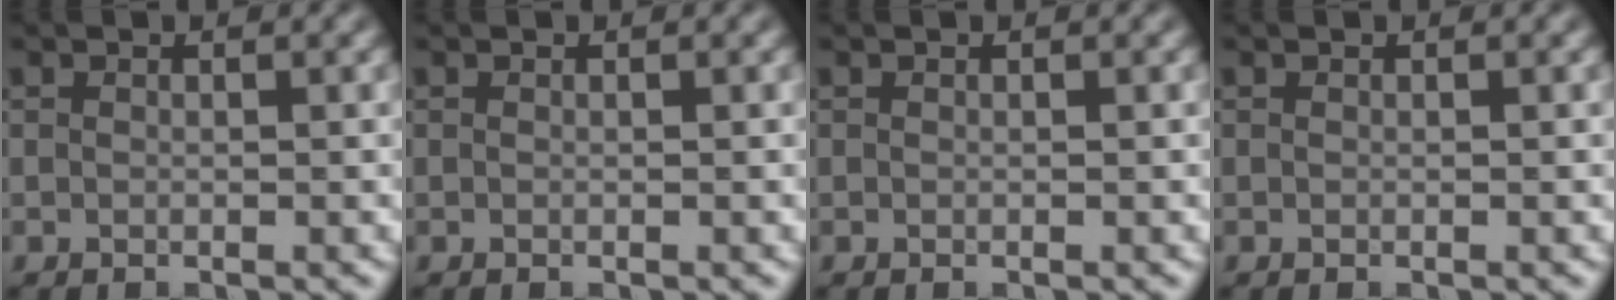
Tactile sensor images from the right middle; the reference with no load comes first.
{"total": 0.0}
{"total": 0.0}
{"total": 0.0}